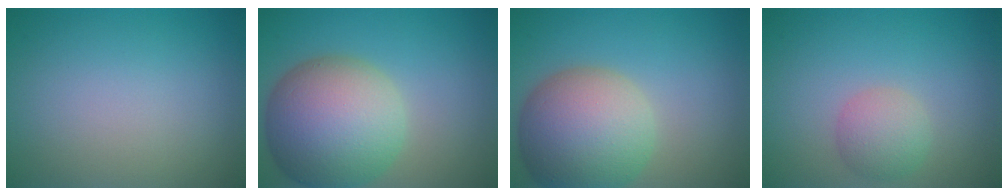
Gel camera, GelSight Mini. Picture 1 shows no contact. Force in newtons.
{"total": 11.4, "press": 11.4, "slide": 0.6}
{"total": 10.1, "press": 10.1, "slide": 0.9}
{"total": 2.8, "press": 2.8, "slide": 0.2}